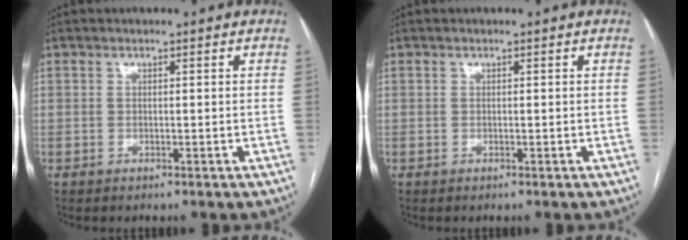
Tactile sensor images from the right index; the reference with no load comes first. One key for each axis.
{"total": 0.0}